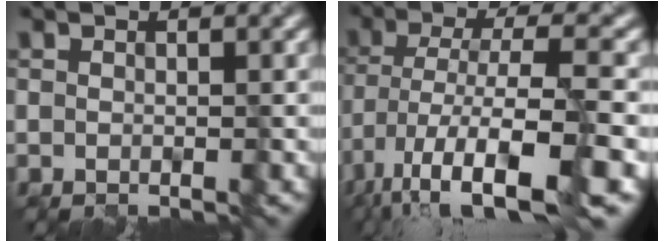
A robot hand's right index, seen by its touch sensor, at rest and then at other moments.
{"total": 12.0, "force": [-6.4, 3.1, 9.7], "torque": [-0.180, -0.004, -0.109]}